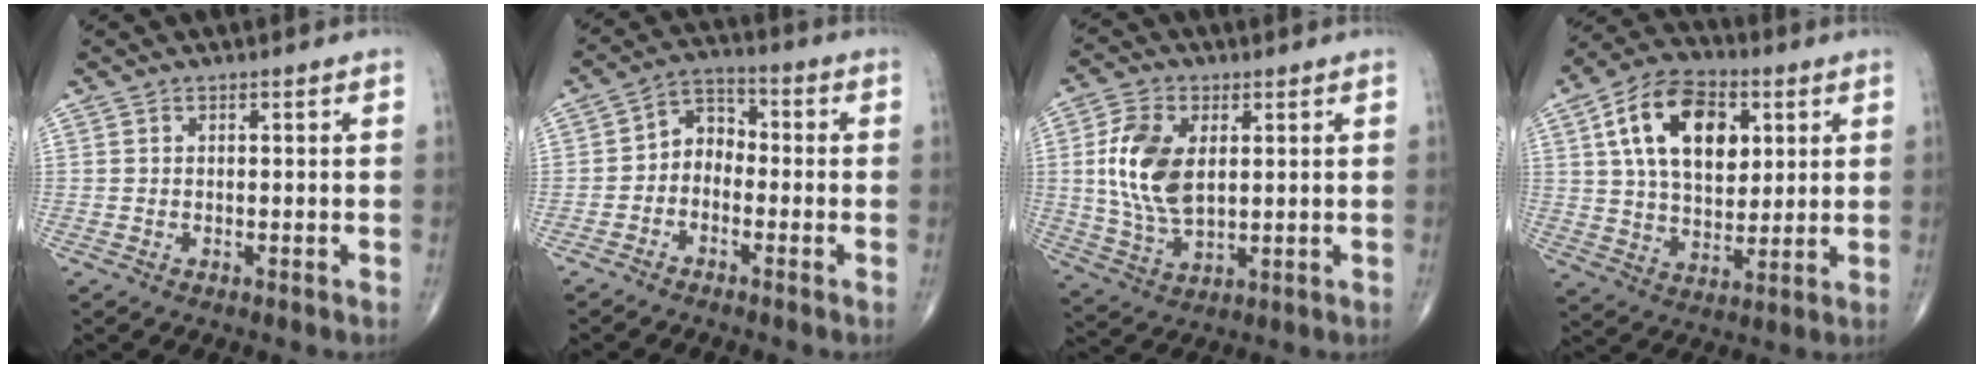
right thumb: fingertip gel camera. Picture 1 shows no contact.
{"total": 5.7, "force": [-1.5, 4.4, 3.3], "torque": [-0.031, 0.032, -0.045]}
{"total": 12.5, "force": [2.1, 7.2, 9.9], "torque": [-0.191, -0.009, 0.045]}
{"total": 17.9, "force": [5.8, 11.0, 12.9], "torque": [-0.192, -0.007, 0.100]}